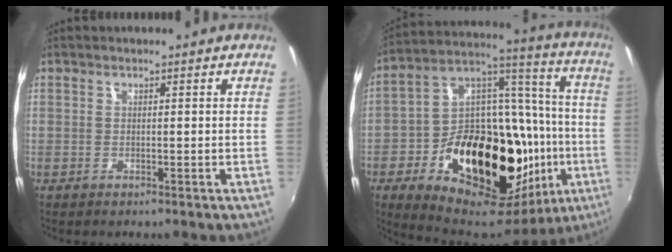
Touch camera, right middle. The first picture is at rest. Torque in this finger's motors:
{"motor_torque": [1.72, -0.42, 0.64, 0.21]}